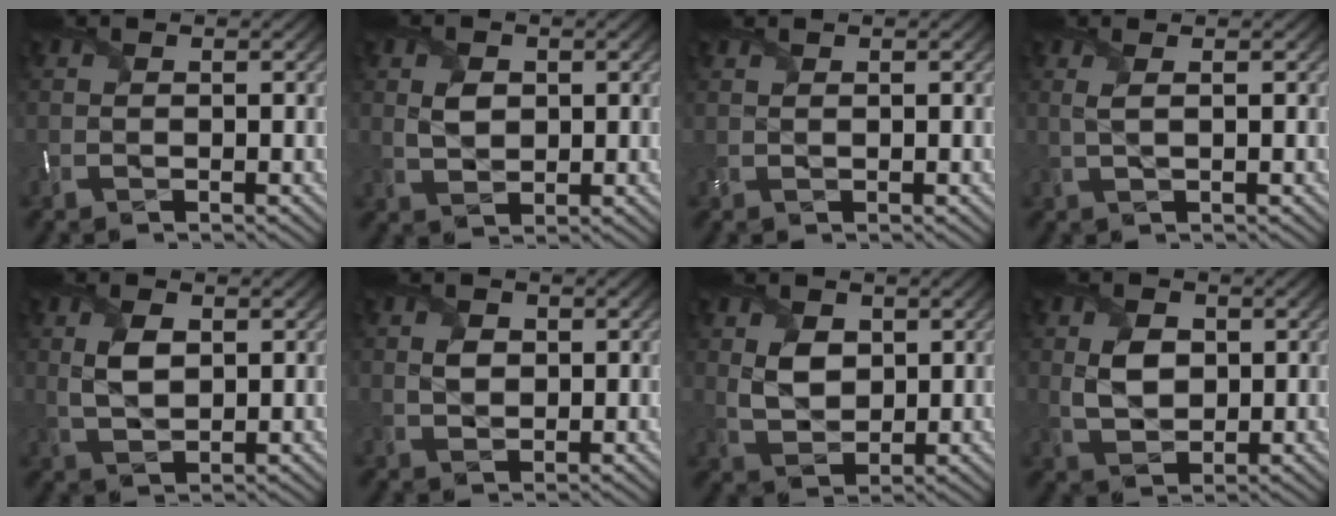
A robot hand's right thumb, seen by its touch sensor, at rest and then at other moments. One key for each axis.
{"total": 3.1, "fx": 0.7, "fy": 2.3, "fz": 2.0, "tx": -0.046, "ty": -0.003, "tz": 0.014}
{"total": 0.6, "fx": 0.6, "fy": 0.0, "fz": -0.1, "tx": -0.002, "ty": 0.003, "tz": 0.014}
{"total": 1.5, "fx": 0.5, "fy": 0.2, "fz": 1.4, "tx": -0.032, "ty": 0.002, "tz": 0.011}
{"total": 4.4, "fx": 1.1, "fy": 2.5, "fz": 3.4, "tx": -0.081, "ty": -0.003, "tz": 0.024}
{"total": 2.6, "fx": 0.5, "fy": 1.9, "fz": 1.6, "tx": -0.038, "ty": -0.004, "tz": 0.010}
{"total": 5.1, "fx": 1.3, "fy": 3.7, "fz": 3.3, "tx": -0.075, "ty": -0.006, "tz": 0.028}
{"total": 5.1, "fx": 0.7, "fy": 3.7, "fz": 3.5, "tx": -0.076, "ty": -0.005, "tz": 0.013}